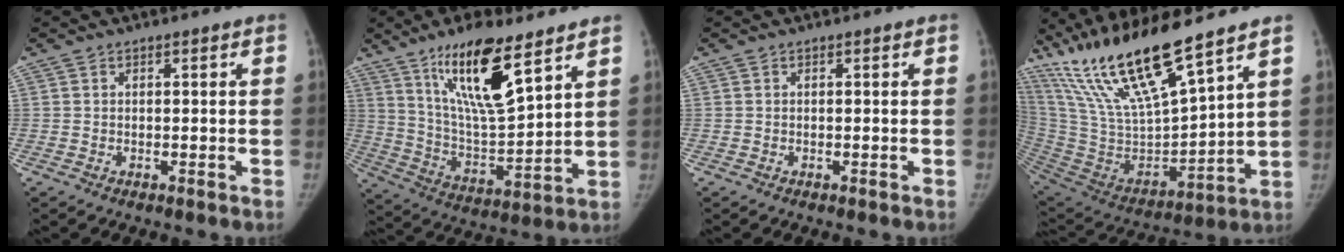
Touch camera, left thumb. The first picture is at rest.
{"total": 17.2, "force": [10.4, 4.4, 13.0], "torque": [-0.217, -0.058, 0.201]}
{"total": 0.0}
{"total": 22.6, "force": [16.7, 3.7, 14.8], "torque": [-0.265, -0.073, 0.326]}